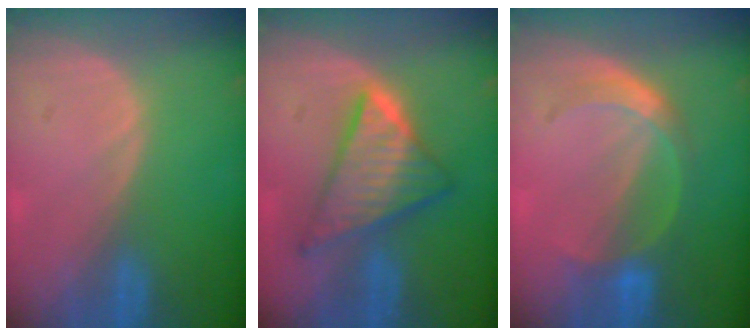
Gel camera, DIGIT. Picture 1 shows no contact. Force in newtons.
{"total": 8.8, "press": 8.7, "slide": 0.6}
{"total": 5.1, "press": 5.0, "slide": 0.7}